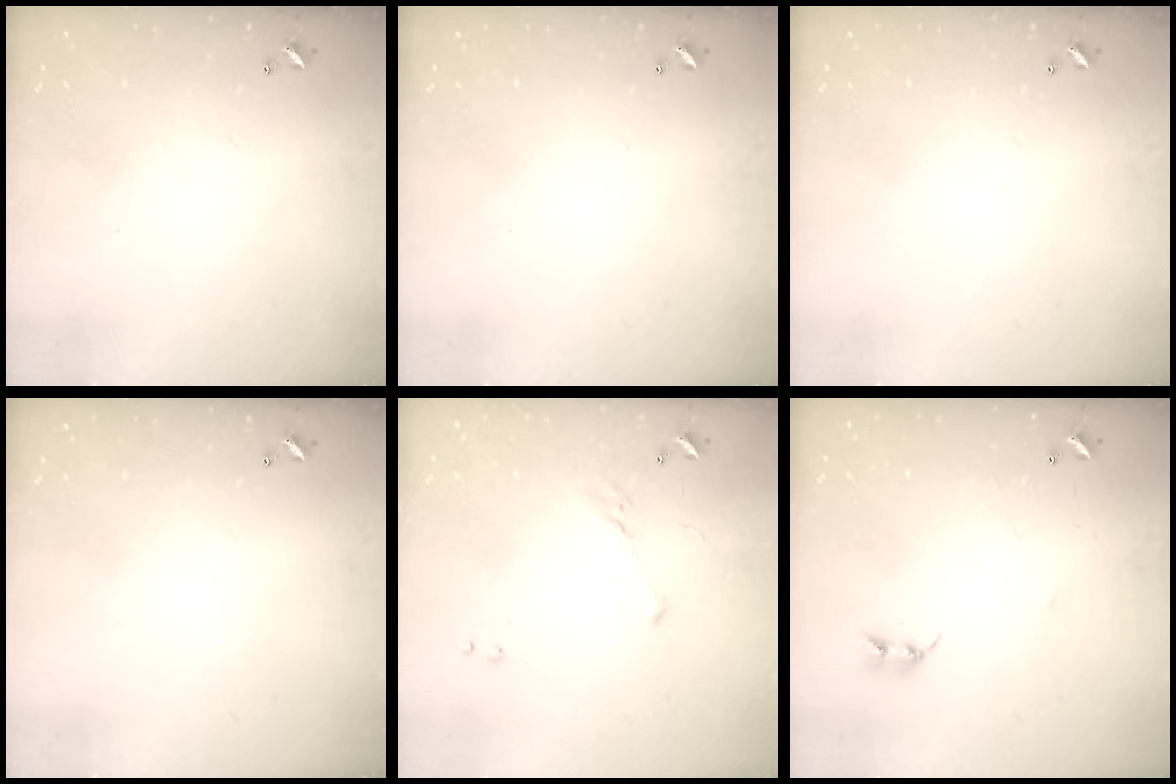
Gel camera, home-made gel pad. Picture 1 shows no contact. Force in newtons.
{"total": 0.0}
{"total": 0.0}
{"total": 0.0}
{"total": 4.0, "press": 3.9, "slide": 1.0}
{"total": 2.4, "press": 2.4, "slide": 0.2}